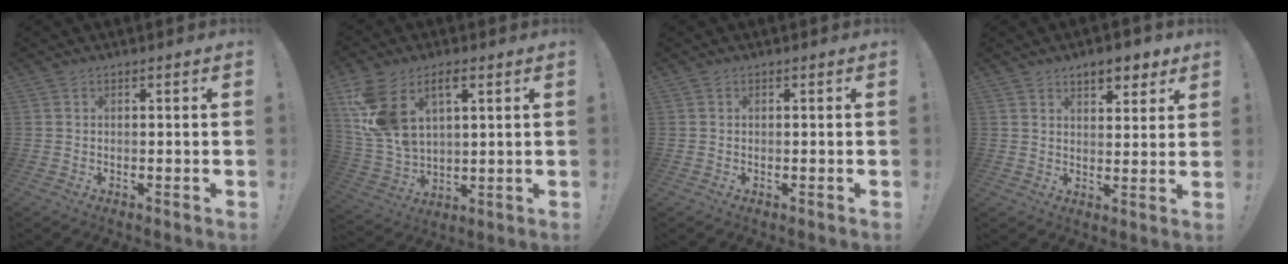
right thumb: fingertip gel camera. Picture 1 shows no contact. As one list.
[{"total": 13.4, "force": [6.2, 8.1, 8.8], "torque": [-0.190, -0.023, 0.120]}, {"total": 0.0}, {"total": 6.7, "force": [4.9, 3.2, 3.4], "torque": [-0.039, -0.024, 0.085]}]